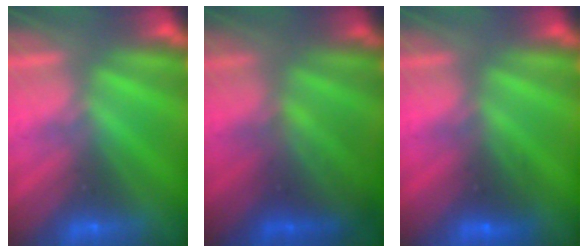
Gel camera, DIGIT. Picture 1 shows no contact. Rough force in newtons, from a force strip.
{"total": 2.3}
{"total": 2.6}